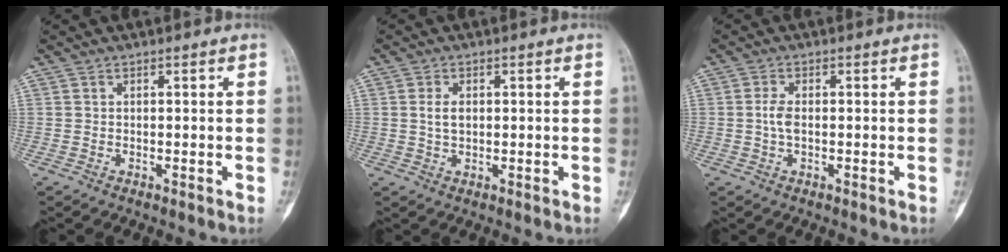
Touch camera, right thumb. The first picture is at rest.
{"total": 2.7, "force": [0.4, 1.7, 2.1], "torque": [-0.035, -0.001, 0.009]}
{"total": 2.6, "force": [-0.1, 1.3, 2.2], "torque": [-0.052, 0.003, -0.005]}